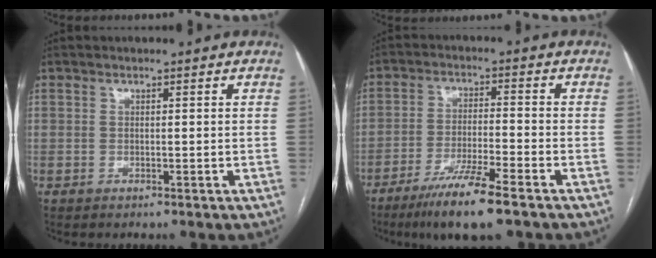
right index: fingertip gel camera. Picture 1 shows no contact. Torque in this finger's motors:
{"motor_torque": [0.65, -0.69, 0.52, 0.14]}